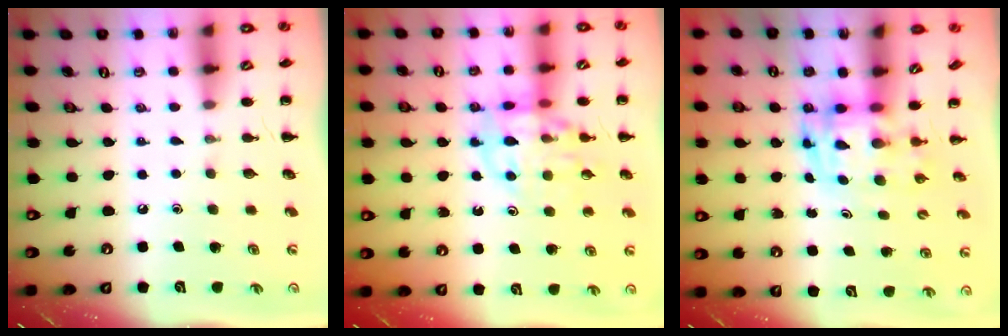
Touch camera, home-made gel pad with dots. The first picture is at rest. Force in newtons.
{"total": 13.1, "press": 12.9, "slide": 2.6}
{"total": 3.6, "press": 3.5, "slide": 0.7}